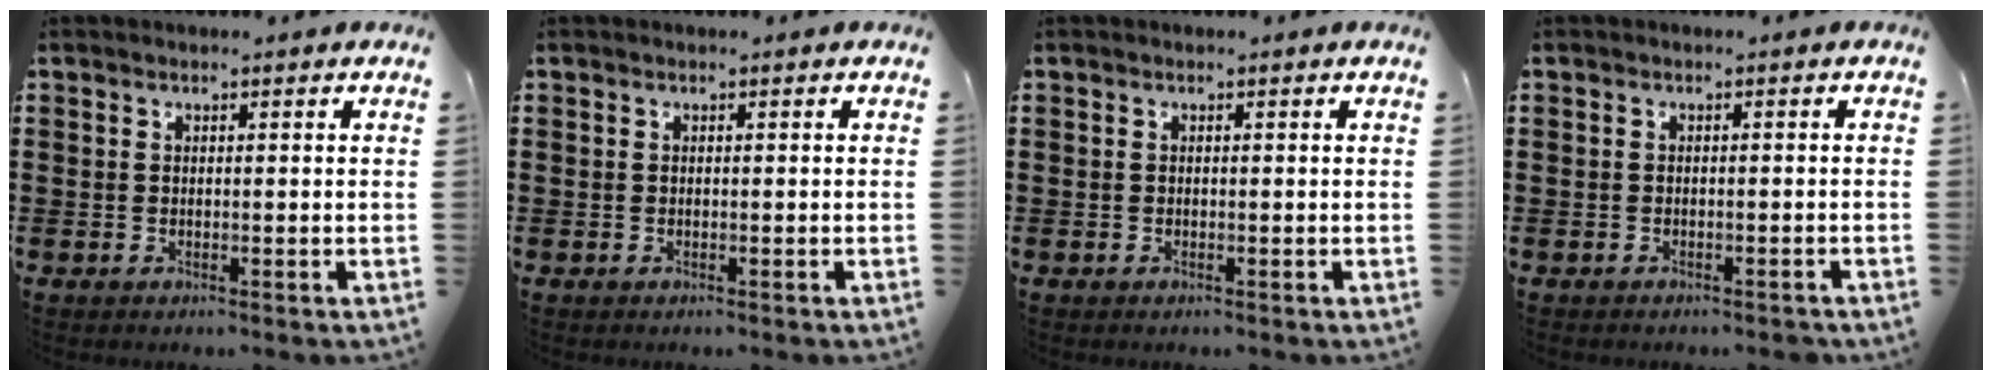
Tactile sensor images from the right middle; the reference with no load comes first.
{"total": 0.0}
{"total": 0.0}
{"total": 1.1, "force": [-1.0, 0.5, 0.1], "torque": [-0.004, 0.003, -0.024]}